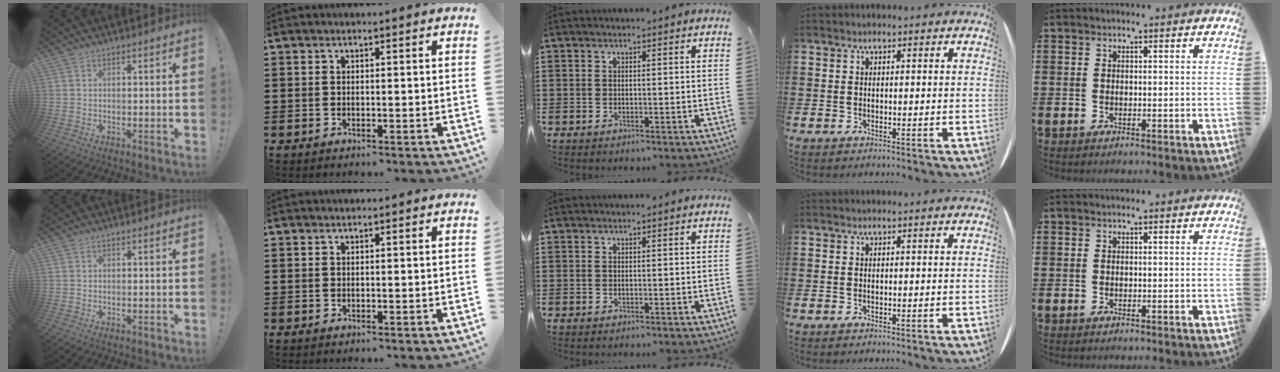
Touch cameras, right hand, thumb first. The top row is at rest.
{}